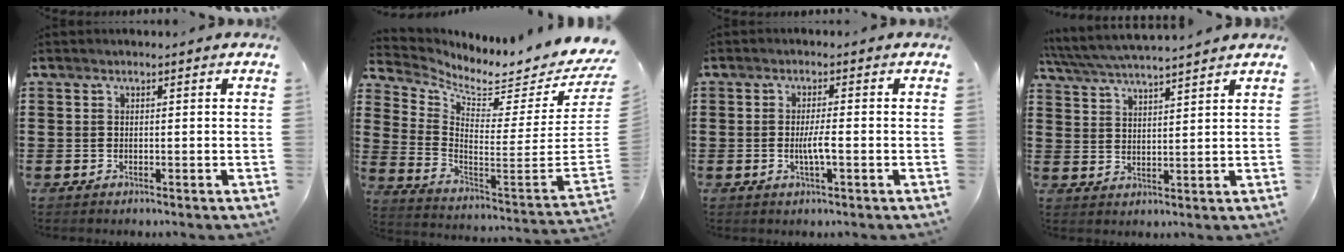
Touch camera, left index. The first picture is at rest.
{"total": 3.7, "force": [3.4, -0.2, 1.4], "torque": [-0.050, -0.063, 0.046]}
{"total": 3.1, "force": [-0.6, 0.4, 3.1], "torque": [-0.061, -0.004, -0.014]}
{"total": 4.6, "force": [4.4, -0.2, 1.2], "torque": [-0.040, -0.024, 0.076]}